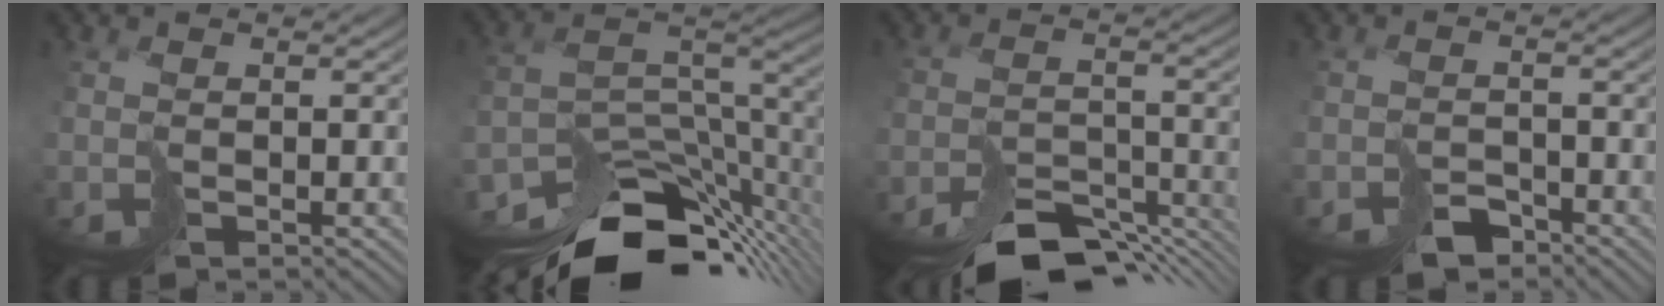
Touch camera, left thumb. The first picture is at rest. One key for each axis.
{"total": 13.6, "fx": -10.2, "fy": 5.0, "fz": 7.5, "tx": -0.149, "ty": -0.013, "tz": -0.155}
{"total": 9.2, "fx": -8.4, "fy": 2.0, "fz": 3.3, "tx": -0.036, "ty": 0.002, "tz": -0.129}
{"total": 3.4, "fx": -3.1, "fy": 1.3, "fz": 0.7, "tx": -0.001, "ty": -0.006, "tz": -0.054}